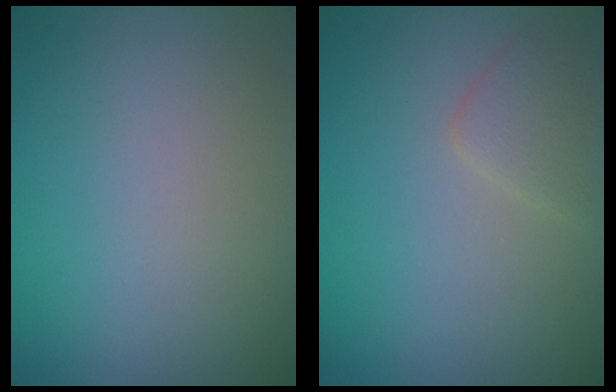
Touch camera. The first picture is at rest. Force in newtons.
{"total": 2.0, "press": 2.0, "slide": 0.0}